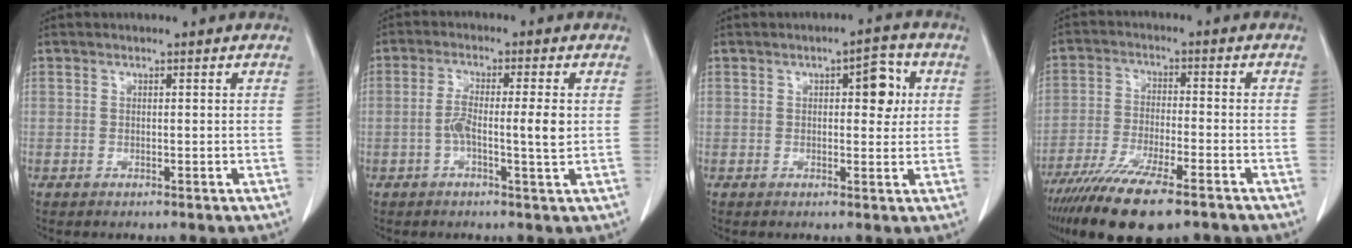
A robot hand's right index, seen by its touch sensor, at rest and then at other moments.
{"total": 5.5, "force": [-0.5, 0.4, 5.5], "torque": [-0.104, 0.005, -0.007]}
{"total": 5.0, "force": [1.2, 2.1, 4.3], "torque": [-0.055, 0.015, 0.015]}
{"total": 15.8, "force": [-11.7, 2.9, 10.2], "torque": [-0.182, -0.038, -0.193]}